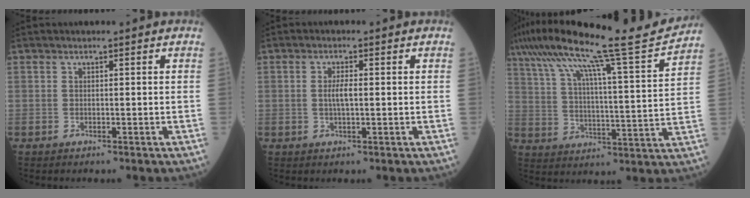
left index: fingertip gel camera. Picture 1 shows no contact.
{"total": 2.4, "force": [0.0, 0.5, 2.4], "torque": [-0.049, -0.002, 0.000]}
{"total": 21.1, "force": [18.1, -1.3, 10.8], "torque": [-0.197, -0.010, 0.272]}